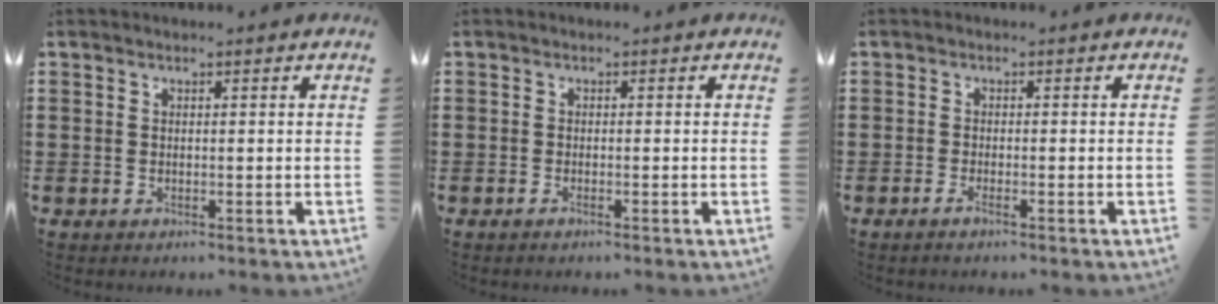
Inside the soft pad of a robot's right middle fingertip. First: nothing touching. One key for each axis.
{"total": 0.6, "fx": -0.3, "fy": 0.0, "fz": 0.5, "tx": -0.009, "ty": -0.002, "tz": -0.006}
{"total": 1.2, "fx": -0.6, "fy": 0.1, "fz": 1.0, "tx": -0.017, "ty": -0.002, "tz": -0.012}